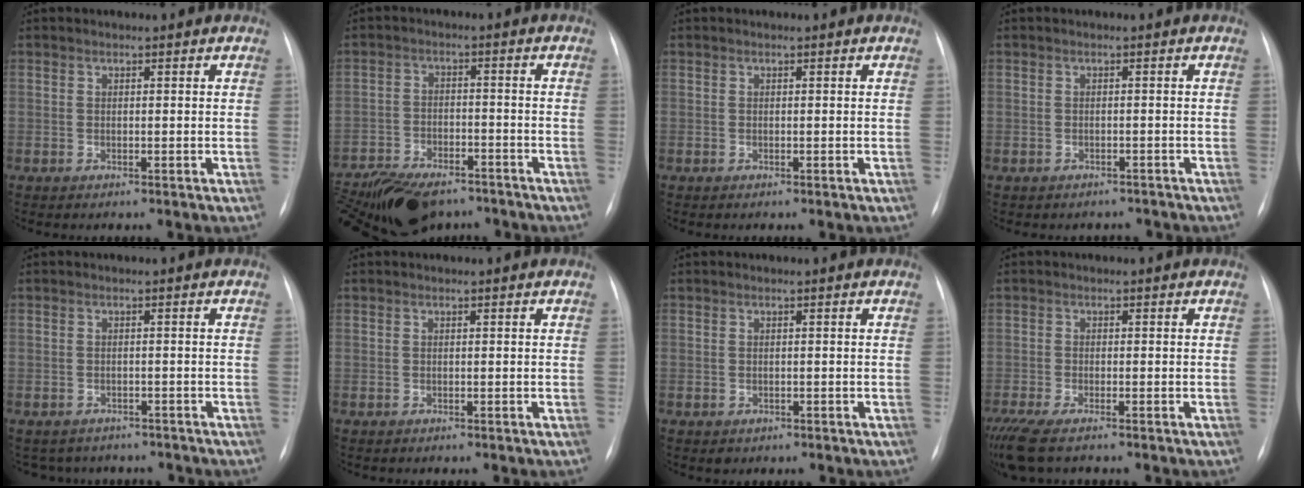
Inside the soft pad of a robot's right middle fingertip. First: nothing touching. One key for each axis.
{"total": 16.8, "fx": -13.3, "fy": 6.8, "fz": 7.9, "tx": -0.174, "ty": -0.018, "tz": -0.202}
{"total": 0.0}
{"total": 3.1, "fx": -2.6, "fy": 1.6, "fz": -0.1, "tx": 0.000, "ty": 0.013, "tz": -0.034}
{"total": 6.8, "fx": -6.0, "fy": 3.1, "fz": 1.0, "tx": -0.011, "ty": 0.009, "tz": -0.067}
{"total": 0.0}
{"total": 0.7, "fx": -0.3, "fy": 0.6, "fz": 0.2, "tx": -0.005, "ty": 0.001, "tz": -0.001}
{"total": 7.1, "fx": -5.4, "fy": 1.4, "fz": 4.4, "tx": -0.086, "ty": -0.016, "tz": -0.094}